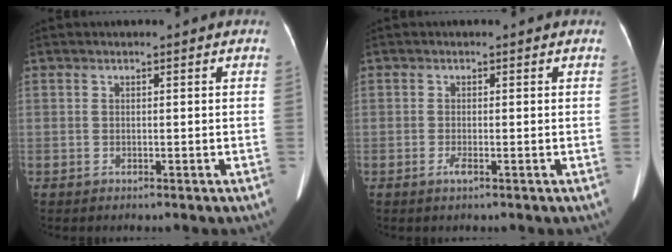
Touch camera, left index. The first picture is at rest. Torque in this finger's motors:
{"motor_torque": [0.12, 0.04, 0.05, 0.02]}